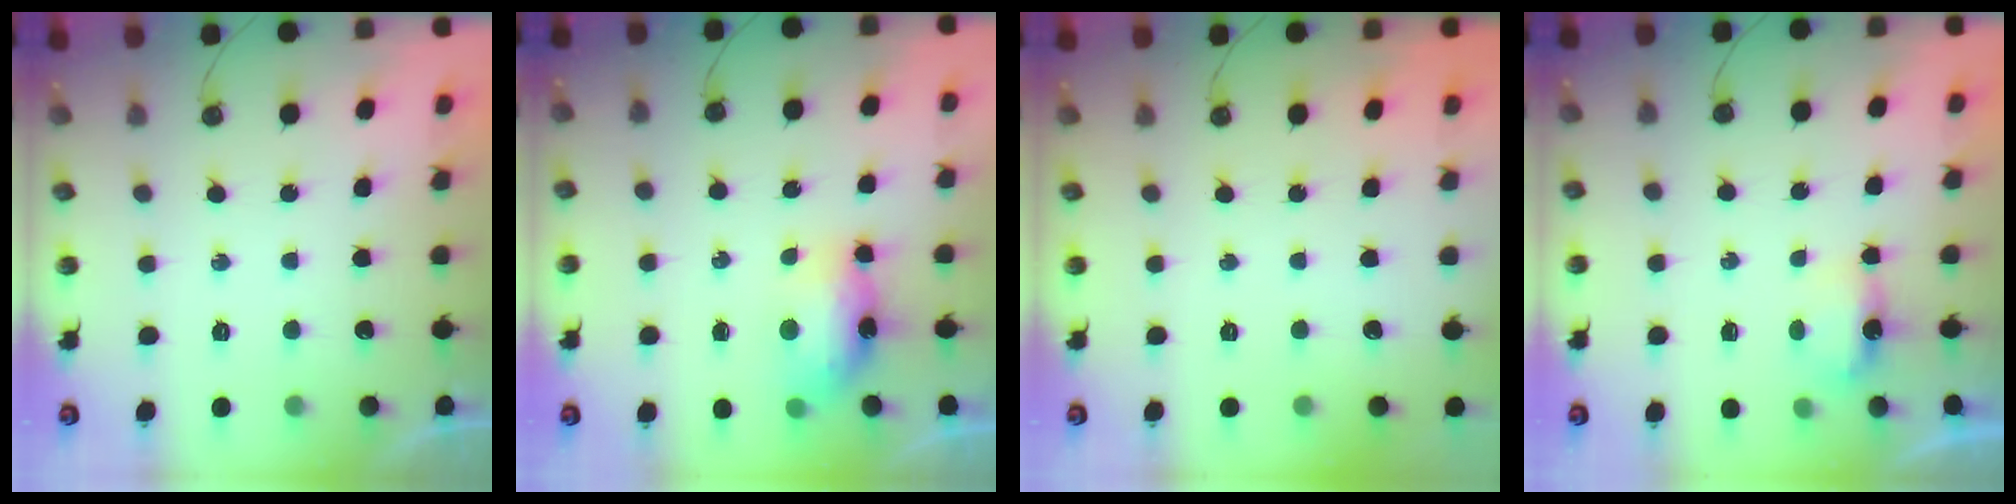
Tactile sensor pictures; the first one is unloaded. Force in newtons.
{"total": 15.8, "press": 9.7, "slide": 12.5}
{"total": 0.0}
{"total": 6.0, "press": 3.6, "slide": 4.9}